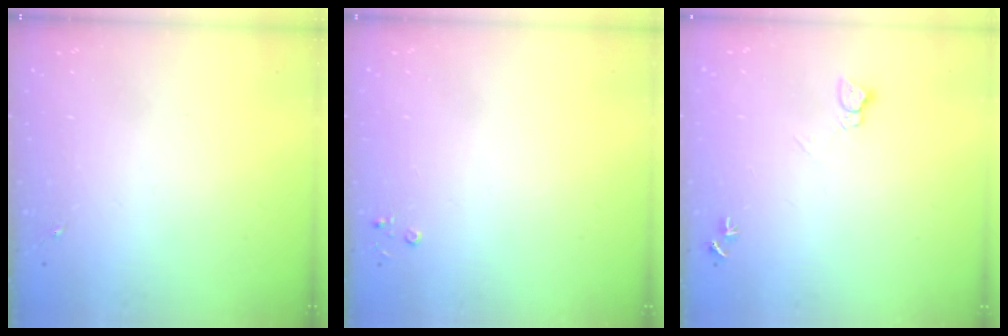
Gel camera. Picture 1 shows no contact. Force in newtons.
{"total": 2.2, "press": 2.2, "slide": 0.3}
{"total": 5.1, "press": 5.1, "slide": 0.6}